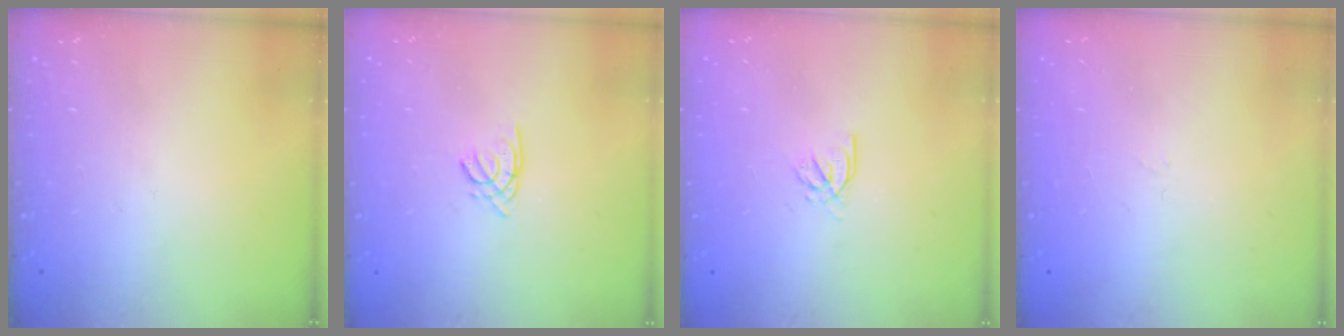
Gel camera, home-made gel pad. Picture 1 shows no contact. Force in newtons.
{"total": 1.6, "press": 1.5, "slide": 0.4}
{"total": 2.2, "press": 2.2, "slide": 0.4}
{"total": 0.9, "press": 0.9, "slide": 0.2}